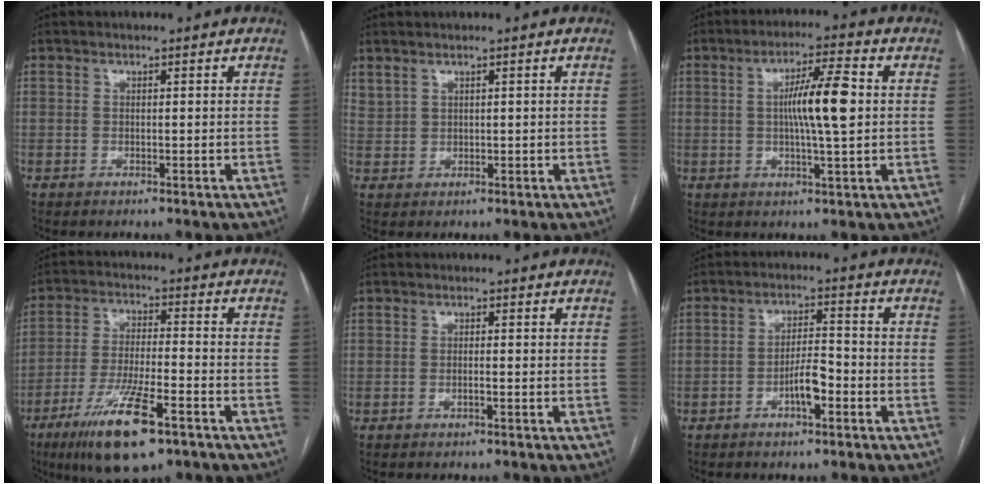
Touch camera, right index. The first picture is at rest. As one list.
[{"total": 2.1, "force": [1.7, 1.0, 0.6], "torque": [-0.017, 0.008, 0.042]}, {"total": 8.7, "force": [0.7, 0.5, 8.7], "torque": [-0.151, 0.006, 0.009]}, {"total": 13.3, "force": [-7.7, 2.5, 10.5], "torque": [-0.204, -0.022, -0.130]}, {"total": 0.9, "force": [-0.4, 0.0, 0.8], "torque": [-0.016, 0.001, -0.007]}, {"total": 4.9, "force": [-2.2, 1.2, 4.2], "torque": [-0.078, 0.008, -0.039]}]